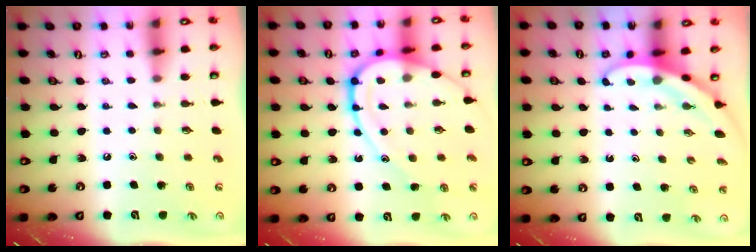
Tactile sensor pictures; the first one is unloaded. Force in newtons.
{"total": 15.5, "press": 15.4, "slide": 1.1}
{"total": 3.1, "press": 3.1, "slide": 0.1}